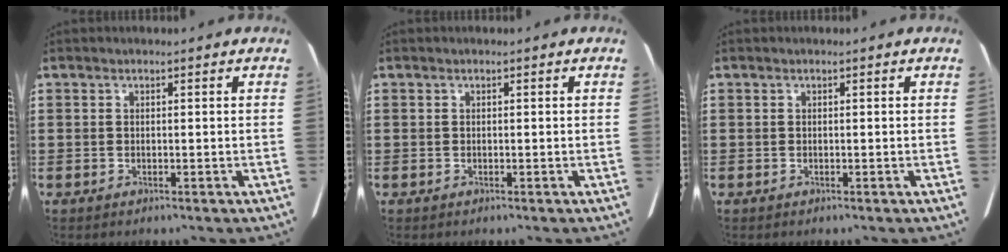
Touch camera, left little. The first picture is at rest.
{"total": 0.0}
{"total": 0.0}